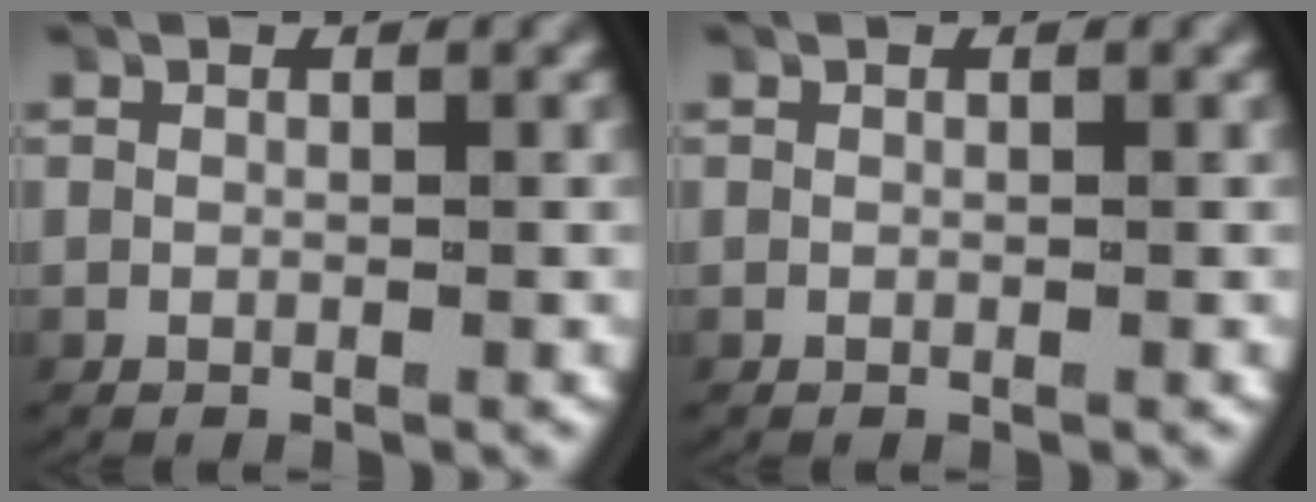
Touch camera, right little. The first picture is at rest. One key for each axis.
{"total": 0.0}